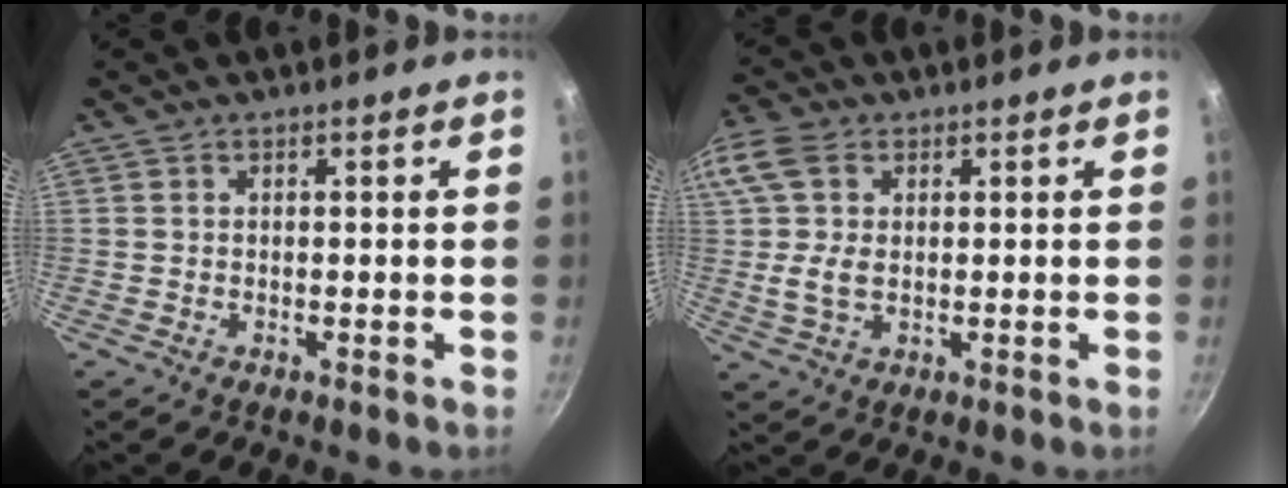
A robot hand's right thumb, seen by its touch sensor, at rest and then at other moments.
{"total": 9.1, "force": [1.8, 5.9, 6.8], "torque": [-0.133, 0.007, 0.027]}